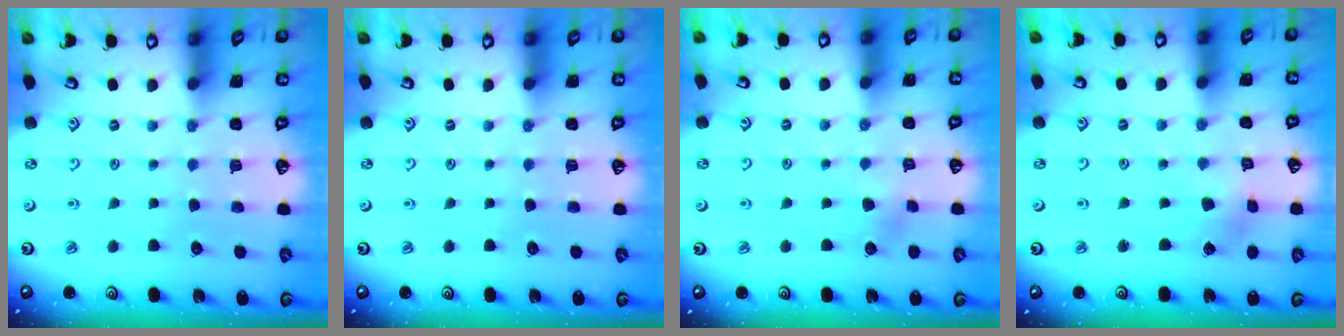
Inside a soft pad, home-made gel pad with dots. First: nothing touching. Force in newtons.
{"total": 0.0}
{"total": 2.2, "press": 2.2, "slide": 0.3}
{"total": 2.4, "press": 2.4, "slide": 0.2}